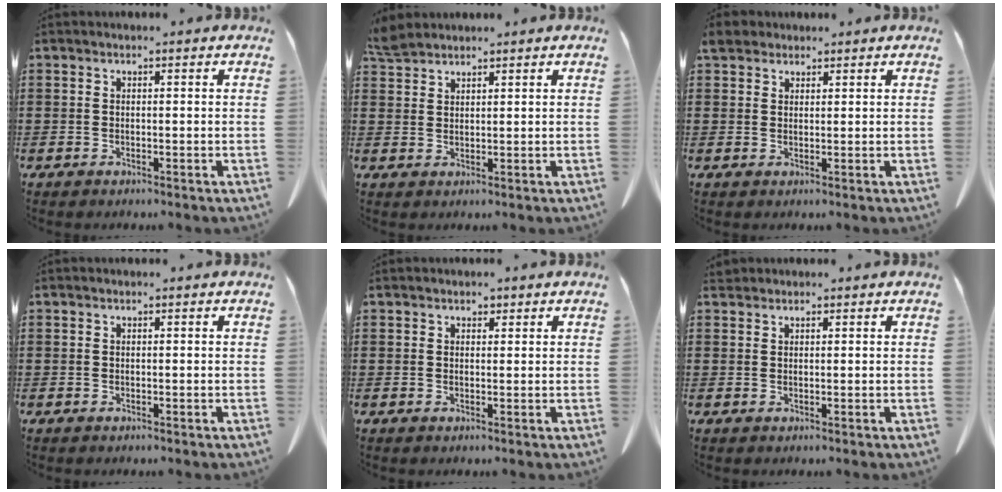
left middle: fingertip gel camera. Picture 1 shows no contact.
{"total": 3.3, "force": [3.0, 0.8, 0.8], "torque": [-0.026, -0.004, 0.059]}
{"total": 3.0, "force": [2.5, 1.5, 1.0], "torque": [-0.019, 0.004, 0.046]}
{"total": 0.0}
{"total": 1.2, "force": [1.0, 0.6, 0.2], "torque": [0.001, 0.000, 0.017]}
{"total": 1.2, "force": [1.0, 0.4, 0.3], "torque": [-0.010, 0.003, 0.020]}